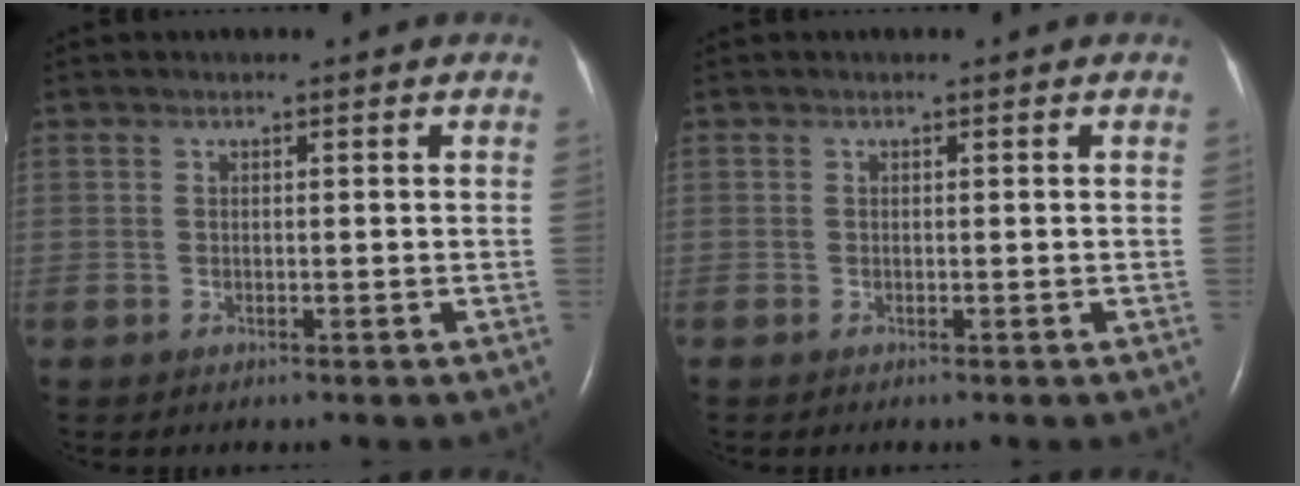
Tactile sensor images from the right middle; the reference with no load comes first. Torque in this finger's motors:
{"motor_torque": [0.00, 0.00, 0.00, 0.01]}